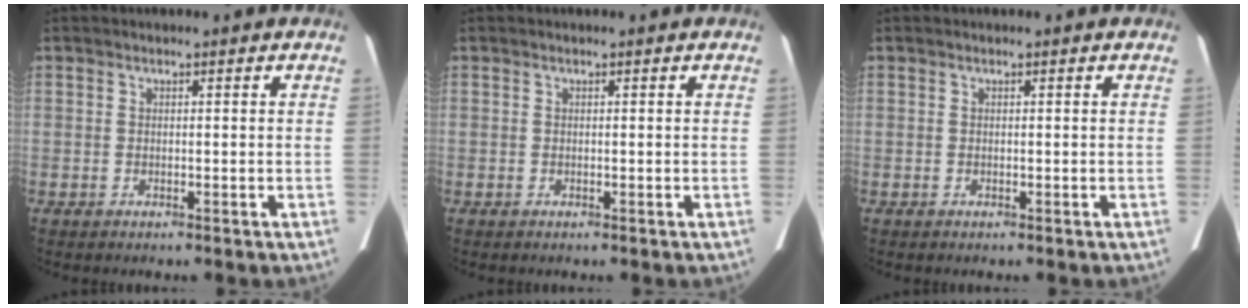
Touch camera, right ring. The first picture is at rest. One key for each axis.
{"total": 0.0}
{"total": 0.0}